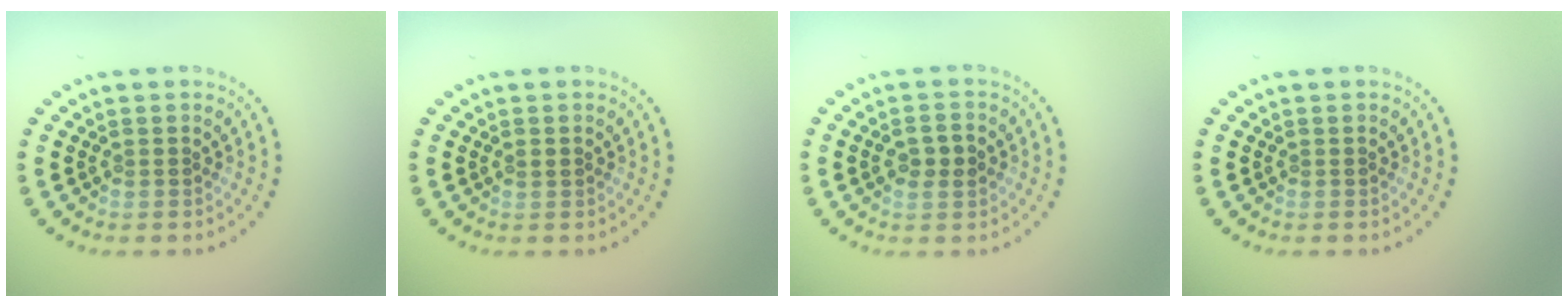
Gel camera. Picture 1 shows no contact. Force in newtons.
{"total": 0.7, "press": 0.7, "slide": 0.1}
{"total": 2.3, "press": 2.3, "slide": 0.2}
{"total": 0.0}